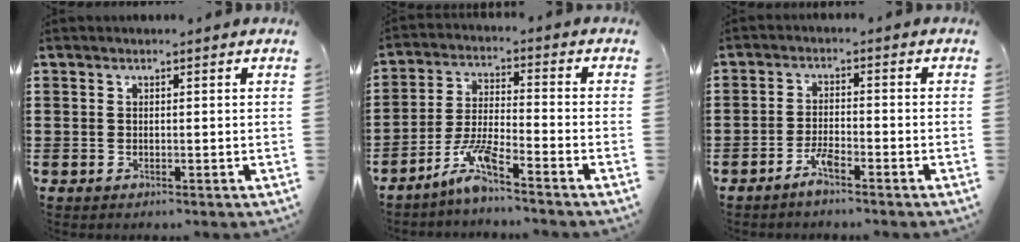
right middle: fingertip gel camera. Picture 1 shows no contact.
{"total": 6.9, "force": [-5.3, 0.5, 4.4], "torque": [-0.100, -0.012, -0.102]}
{"total": 3.1, "force": [-2.3, 0.3, 2.1], "torque": [-0.045, 0.002, -0.043]}